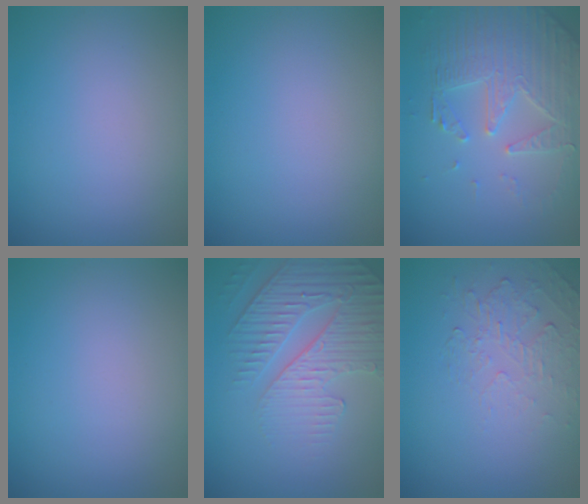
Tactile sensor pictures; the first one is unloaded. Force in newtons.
{"total": 0.0}
{"total": 4.3, "press": 4.1, "slide": 1.3}
{"total": 0.0}
{"total": 4.2, "press": 4.0, "slide": 1.4}
{"total": 2.1, "press": 0.9, "slide": 1.9}